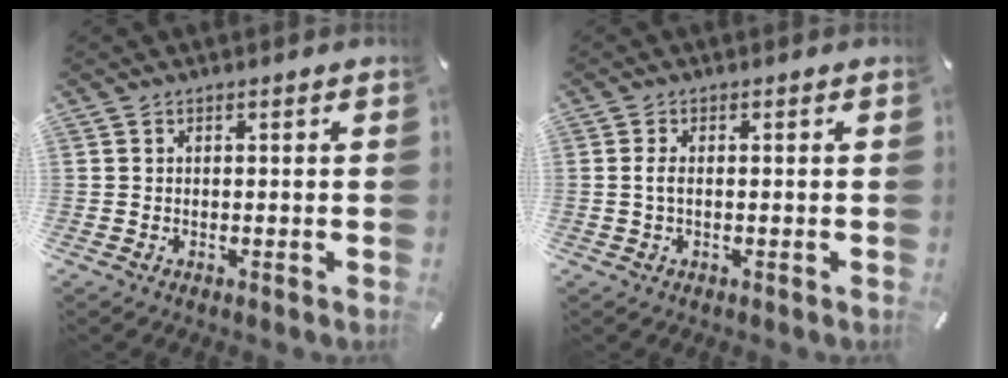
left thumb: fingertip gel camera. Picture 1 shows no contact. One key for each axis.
{"total": 1.9, "fx": -0.1, "fy": 0.7, "fz": 1.7, "tx": -0.039, "ty": 0.000, "tz": -0.005}